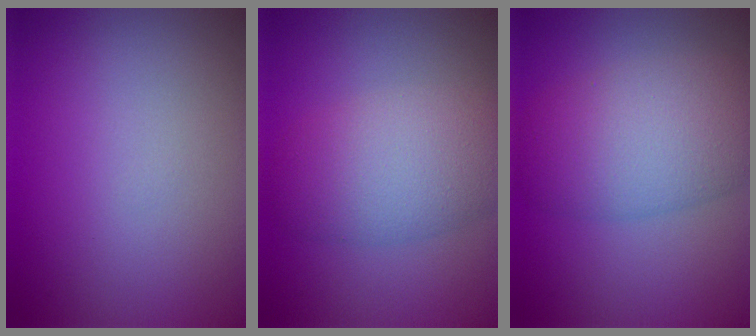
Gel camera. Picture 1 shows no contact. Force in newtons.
{"total": 6.0, "press": 6.0, "slide": 0.3}
{"total": 6.9, "press": 6.9, "slide": 0.5}